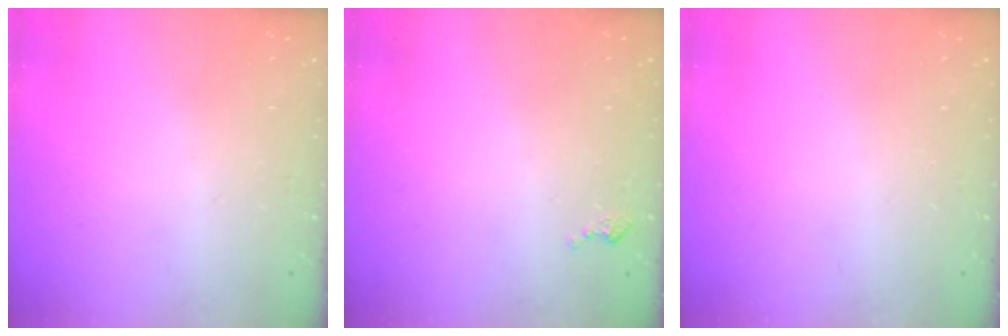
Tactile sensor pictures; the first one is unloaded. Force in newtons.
{"total": 2.3, "press": 2.3, "slide": 0.3}
{"total": 0.0}